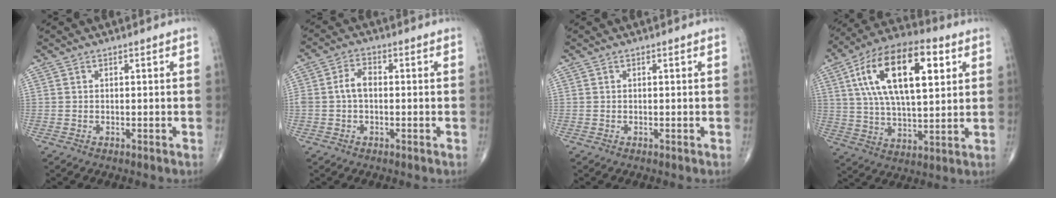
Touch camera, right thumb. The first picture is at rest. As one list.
[{"total": 4.0, "force": [-0.2, 2.5, 3.1], "torque": [-0.062, 0.016, -0.007]}, {"total": 0.0}, {"total": 21.8, "force": [7.0, 9.9, 18.2], "torque": [-0.308, 0.001, 0.113]}]